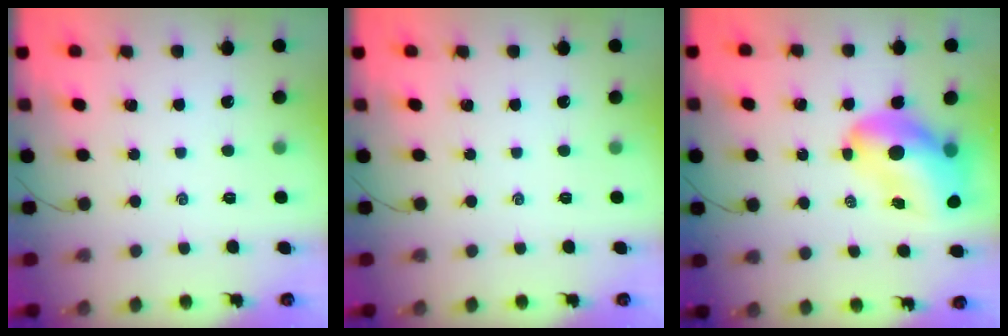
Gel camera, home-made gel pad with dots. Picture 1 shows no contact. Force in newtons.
{"total": 0.0}
{"total": 15.0, "press": 14.2, "slide": 4.8}